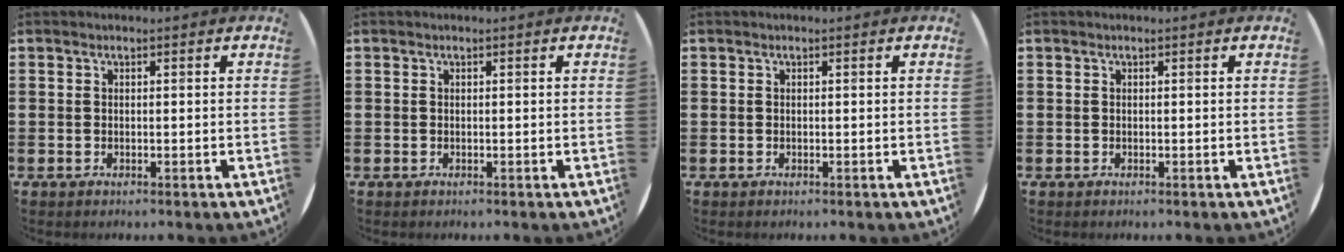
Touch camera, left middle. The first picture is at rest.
{"total": 0.0}
{"total": 0.0}
{"total": 0.0}